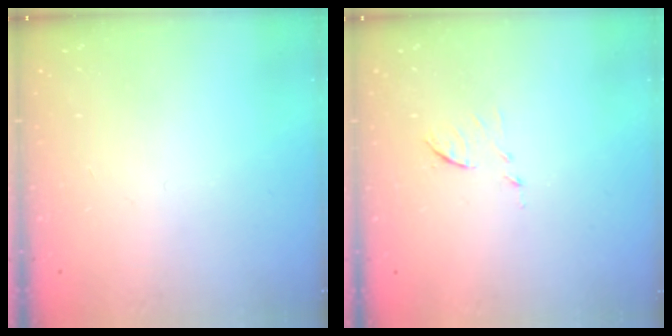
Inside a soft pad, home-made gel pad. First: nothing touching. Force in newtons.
{"total": 6.2, "press": 6.2, "slide": 0.2}